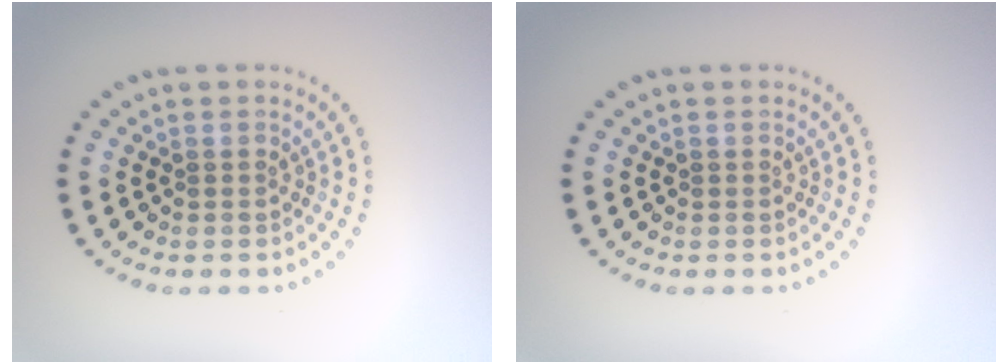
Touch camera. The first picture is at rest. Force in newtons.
{"total": 0.0}